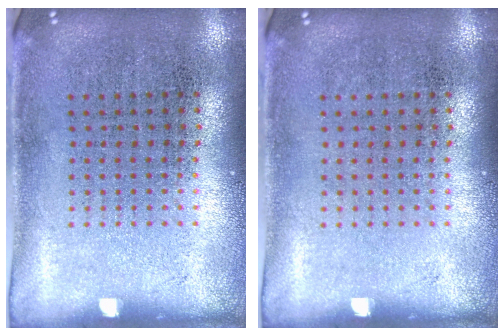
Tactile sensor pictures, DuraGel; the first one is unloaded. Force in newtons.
{"total": 0.0}